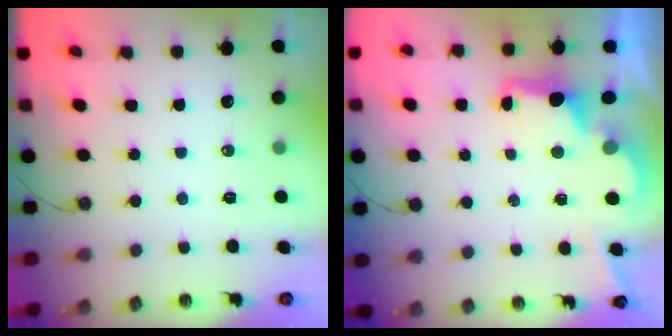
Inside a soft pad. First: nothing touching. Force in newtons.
{"total": 2.6, "press": 2.4, "slide": 0.8}